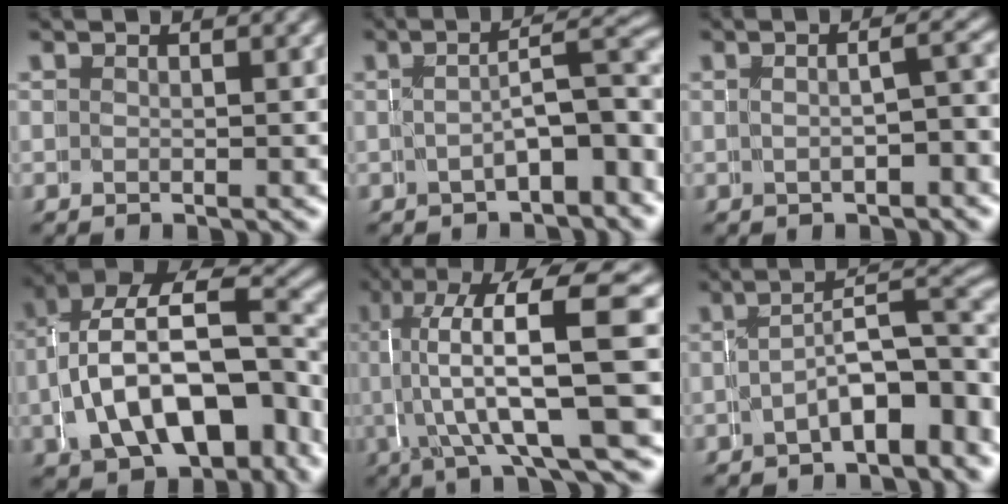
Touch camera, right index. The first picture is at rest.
{"total": 4.8, "force": [-2.9, 0.7, 3.7], "torque": [-0.028, -0.001, -0.037]}
{"total": 1.6, "force": [-1.1, 0.1, 1.1], "torque": [-0.012, -0.004, -0.013]}
{"total": 10.4, "force": [-0.3, 6.3, 8.2], "torque": [-0.156, -0.024, 0.008]}
{"total": 10.9, "force": [1.6, 2.6, 10.5], "torque": [-0.160, 0.006, 0.027]}
{"total": 5.1, "force": [-1.2, 1.4, 4.8], "torque": [-0.046, 0.000, -0.015]}